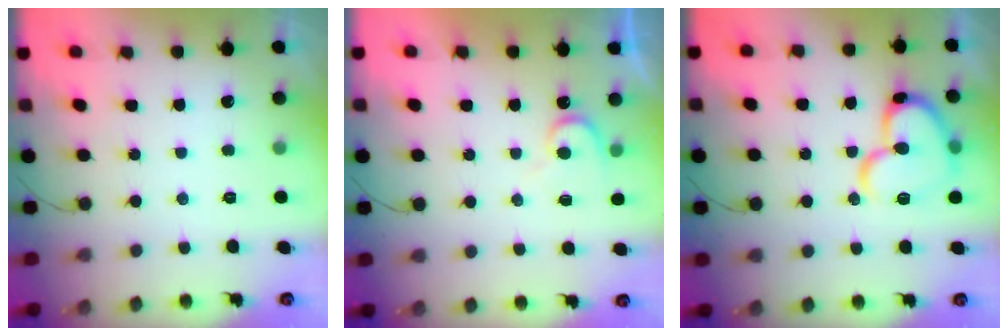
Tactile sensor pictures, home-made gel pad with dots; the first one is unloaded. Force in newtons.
{"total": 5.8, "press": 5.8, "slide": 0.6}
{"total": 16.2, "press": 16.1, "slide": 1.7}